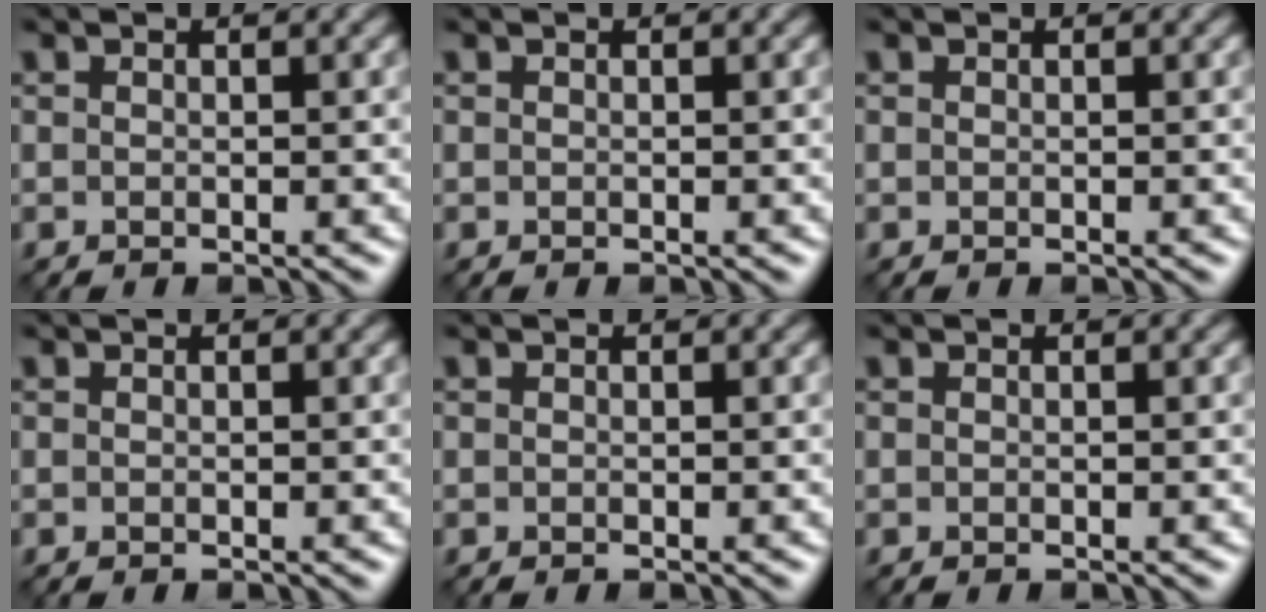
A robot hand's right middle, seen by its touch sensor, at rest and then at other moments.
{"total": 0.0}
{"total": 0.0}
{"total": 0.0}
{"total": 0.0}
{"total": 0.0}